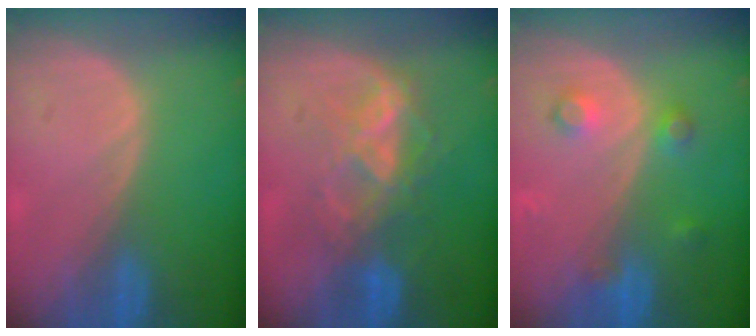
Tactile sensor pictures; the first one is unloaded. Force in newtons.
{"total": 6.8, "press": 6.7, "slide": 1.5}
{"total": 3.7, "press": 3.4, "slide": 1.6}